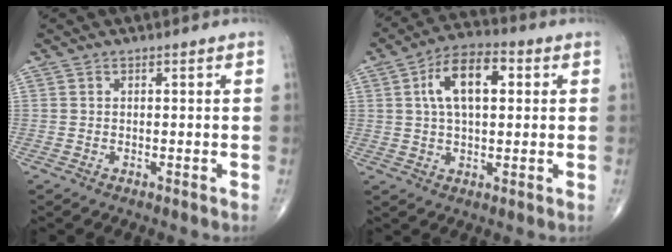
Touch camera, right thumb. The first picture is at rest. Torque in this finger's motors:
{"motor_torque": [0.64, 2.27, 0.93, 0.17, 0.07]}